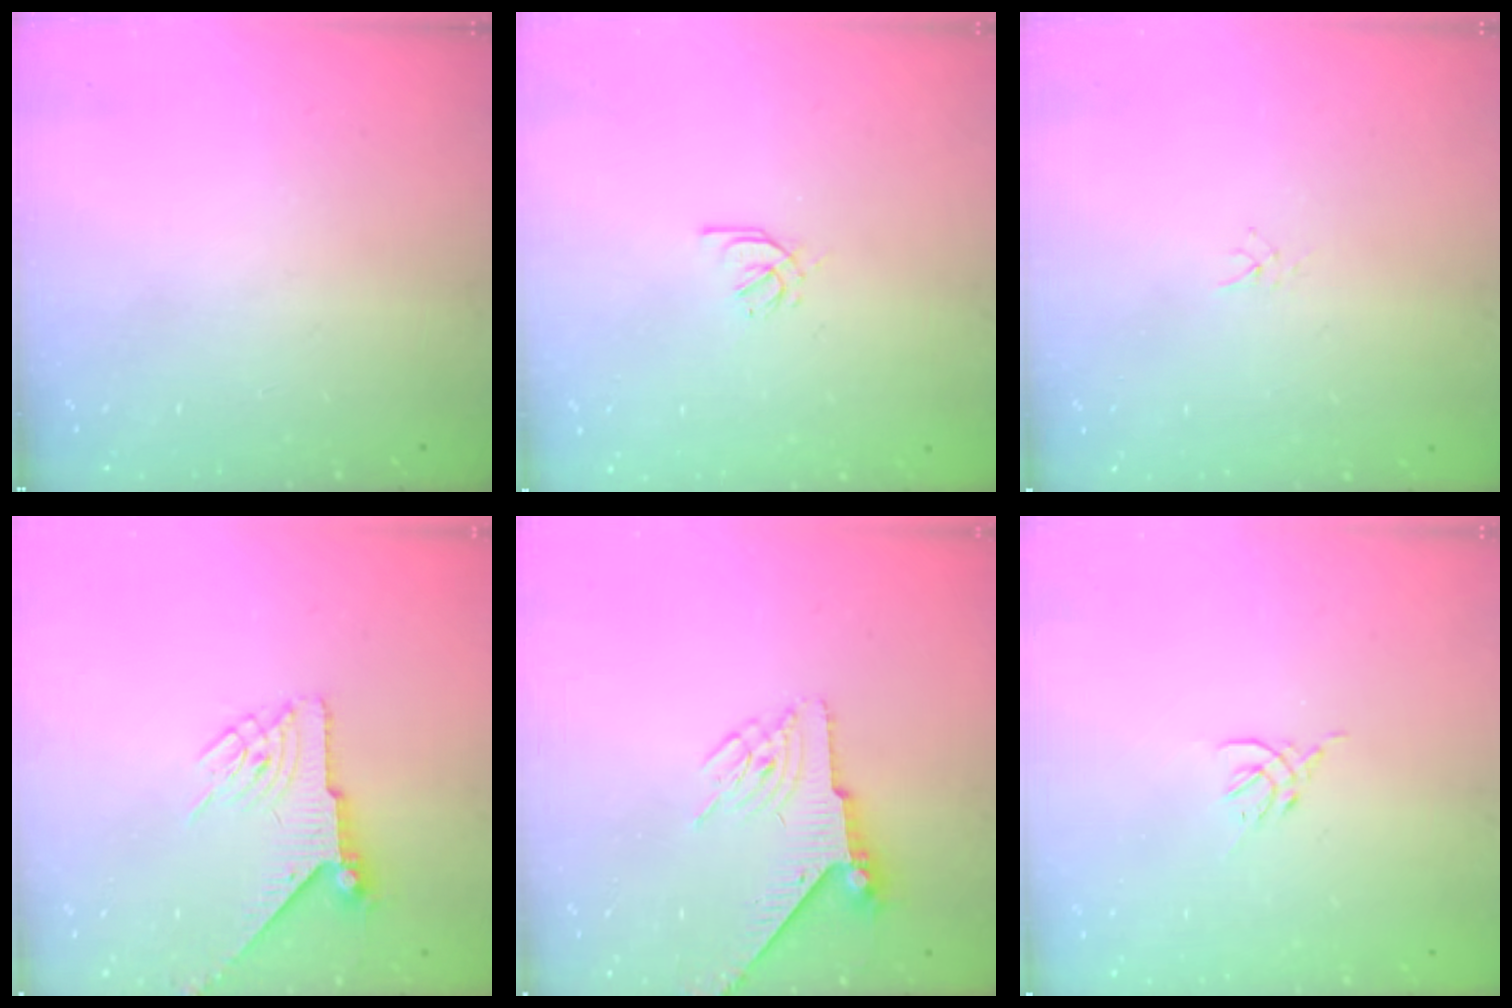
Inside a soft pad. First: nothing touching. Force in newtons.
{"total": 2.6, "press": 2.5, "slide": 0.7}
{"total": 2.0, "press": 2.0, "slide": 0.3}
{"total": 6.4, "press": 6.4, "slide": 0.1}
{"total": 5.9, "press": 5.8, "slide": 1.0}
{"total": 2.3, "press": 2.2, "slide": 0.5}